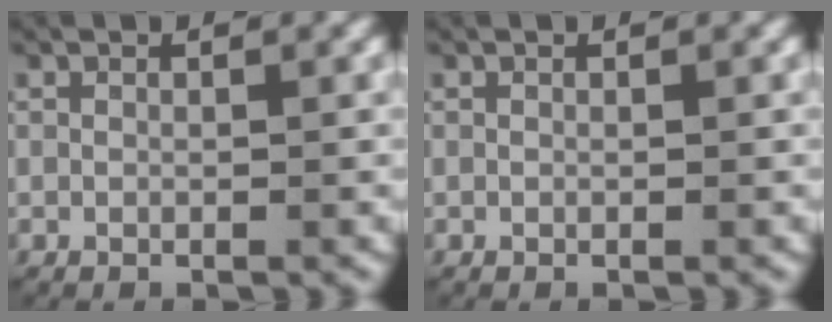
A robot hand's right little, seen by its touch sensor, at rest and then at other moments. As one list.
[{"total": 0.0}]